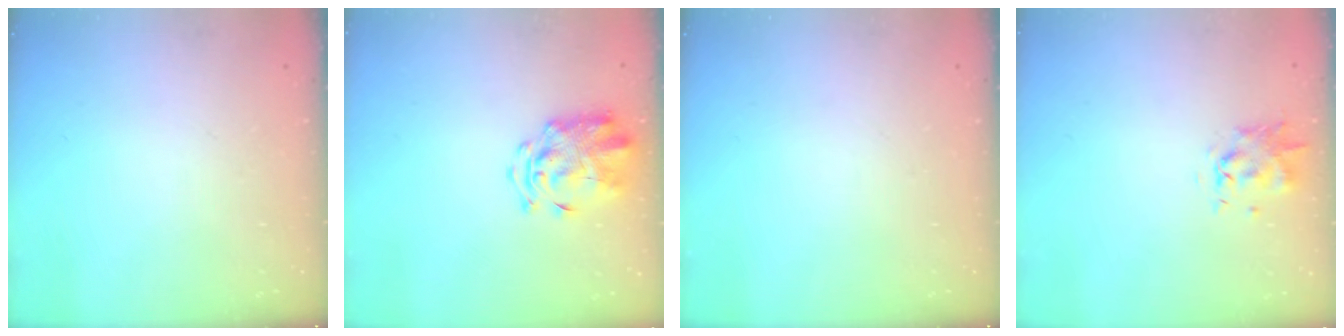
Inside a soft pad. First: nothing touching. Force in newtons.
{"total": 3.1, "press": 2.9, "slide": 1.0}
{"total": 0.0}
{"total": 1.0, "press": 0.9, "slide": 0.3}